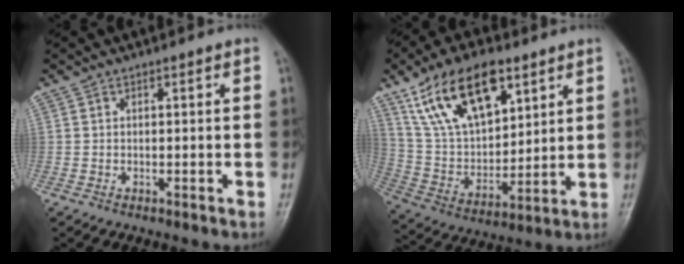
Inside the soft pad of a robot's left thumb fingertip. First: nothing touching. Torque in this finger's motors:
{"motor_torque": [0.38, 0.39, 1.29, -1.49, 0.18]}